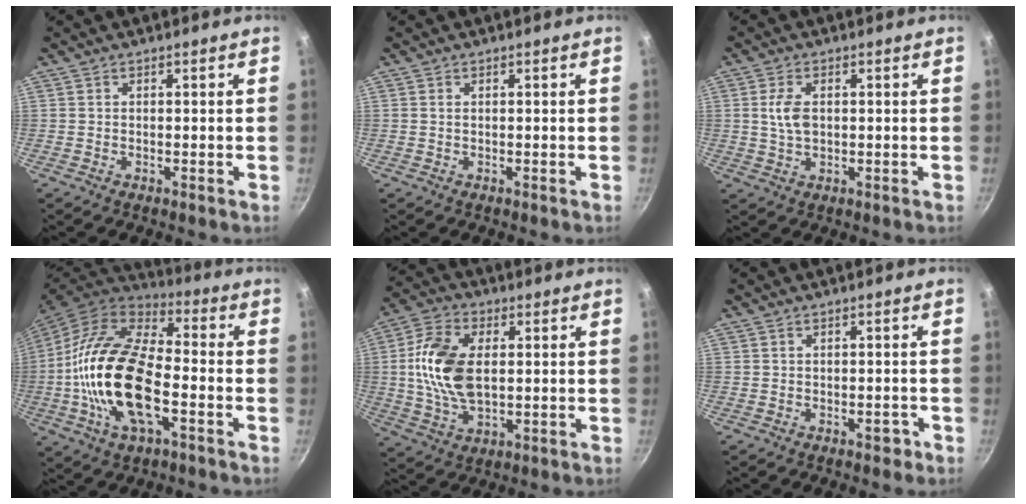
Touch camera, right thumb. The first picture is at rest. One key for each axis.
{"total": 0.0}
{"total": 4.6, "fx": 0.6, "fy": 2.7, "fz": 3.6, "tx": -0.073, "ty": -0.002, "tz": 0.013}
{"total": 21.6, "fx": -4.3, "fy": 10.1, "fz": 18.6, "tx": -0.374, "ty": 0.025, "tz": -0.081}
{"total": 14.2, "fx": 1.1, "fy": 8.0, "fz": 11.7, "tx": -0.234, "ty": 0.003, "tz": 0.022}
{"total": 1.5, "fx": -1.0, "fy": 0.9, "fz": 0.8, "tx": -0.003, "ty": 0.008, "tz": -0.013}